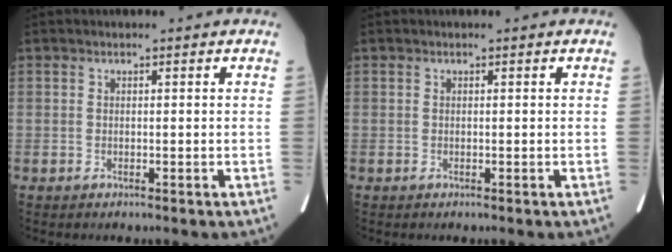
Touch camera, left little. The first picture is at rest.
{"total": 0.0}